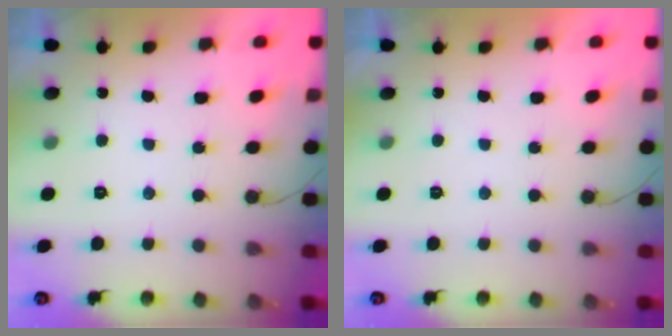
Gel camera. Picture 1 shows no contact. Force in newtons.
{"total": 1.8, "press": 1.8, "slide": 0.0}